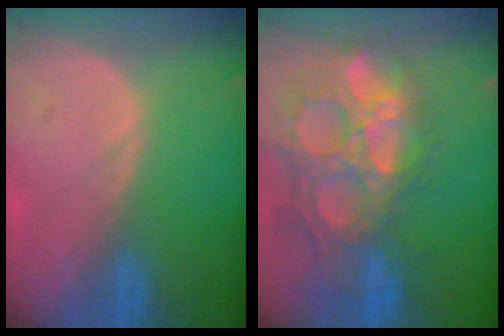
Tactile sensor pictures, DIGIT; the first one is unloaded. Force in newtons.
{"total": 14.7, "press": 12.2, "slide": 8.2}